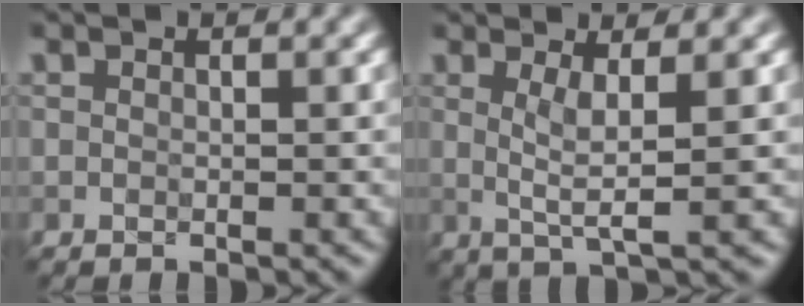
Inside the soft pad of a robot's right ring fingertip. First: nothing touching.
{"total": 2.7, "force": [0.8, 0.4, 2.6], "torque": [-0.052, -0.005, 0.015]}